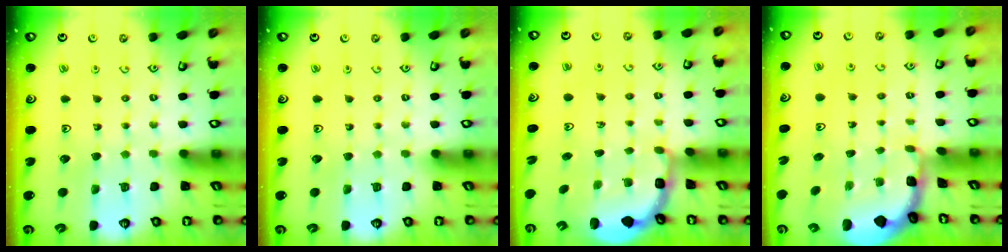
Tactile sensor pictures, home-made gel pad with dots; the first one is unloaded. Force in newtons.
{"total": 0.0}
{"total": 2.8, "press": 2.5, "slide": 1.4}
{"total": 0.8, "press": 0.7, "slide": 0.2}